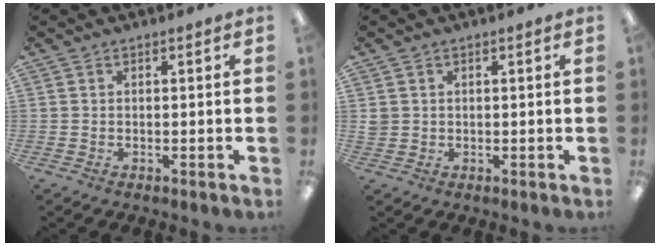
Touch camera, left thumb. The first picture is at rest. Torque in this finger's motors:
{"motor_torque": [-0.02, 0.14, 0.29, -0.13, -0.02]}